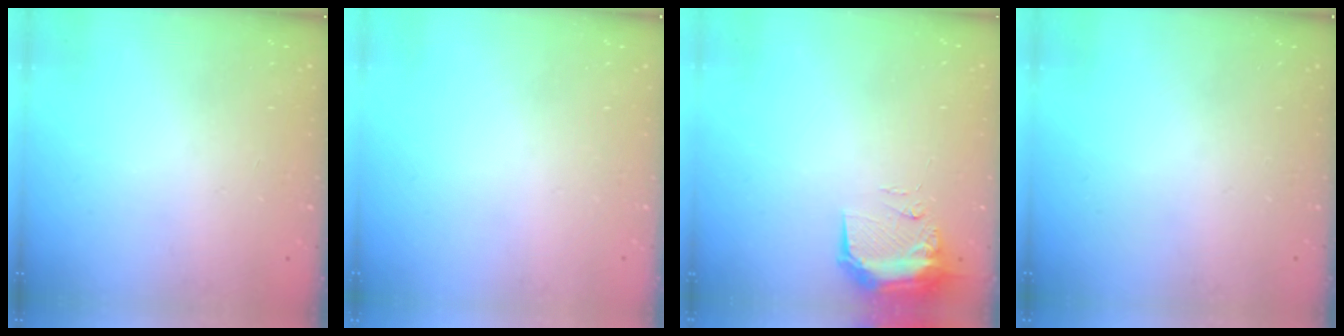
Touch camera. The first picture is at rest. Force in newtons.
{"total": 0.0}
{"total": 11.0, "press": 9.6, "slide": 5.4}
{"total": 0.0}